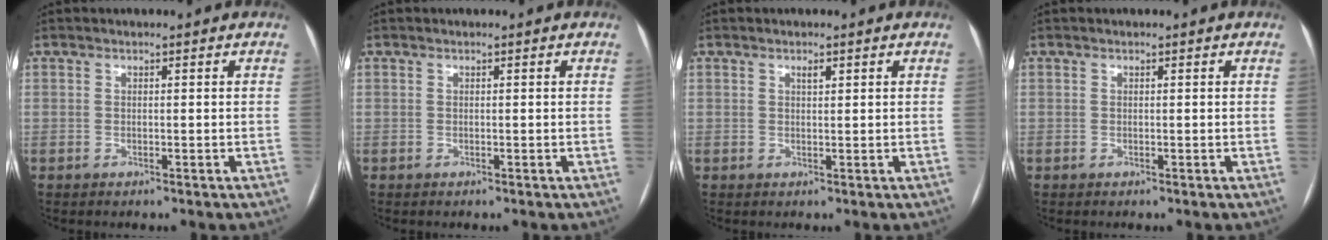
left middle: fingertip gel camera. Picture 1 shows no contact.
{"total": 0.0}
{"total": 1.0, "force": [0.6, 0.3, 0.7], "torque": [-0.015, 0.001, 0.010]}
{"total": 0.0}